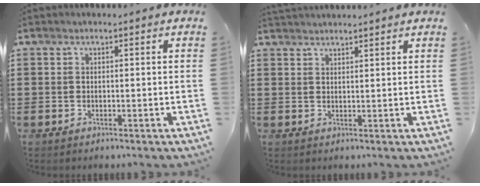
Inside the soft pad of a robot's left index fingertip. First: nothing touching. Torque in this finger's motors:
{"motor_torque": [2.14, 0.00, 0.25, 0.14]}